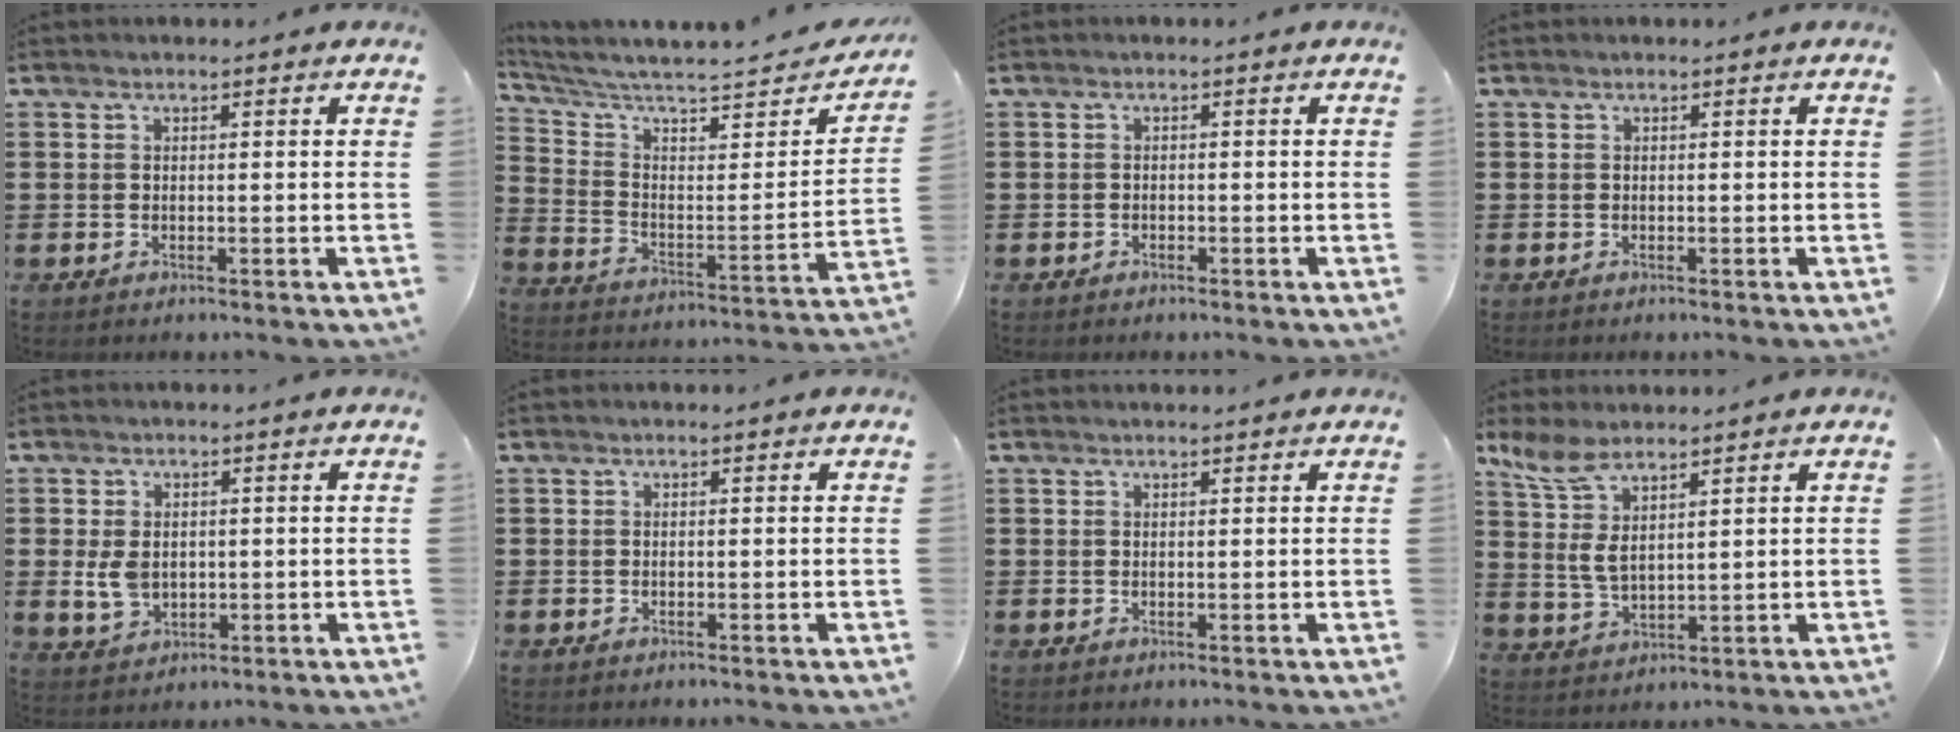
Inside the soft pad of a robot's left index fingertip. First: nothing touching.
{"total": 4.8, "force": [4.1, 0.9, 2.4], "torque": [-0.073, -0.040, 0.063]}
{"total": 0.7, "force": [-0.6, 0.3, -0.1], "torque": [-0.003, 0.004, -0.015]}
{"total": 0.0}
{"total": 4.2, "force": [0.1, 3.0, 2.8], "torque": [-0.074, 0.005, -0.002]}
{"total": 0.0}
{"total": 0.5, "force": [0.5, 0.0, 0.1], "torque": [-0.003, 0.000, 0.010]}
{"total": 6.5, "force": [3.7, 2.8, 4.6], "torque": [-0.125, -0.009, 0.060]}